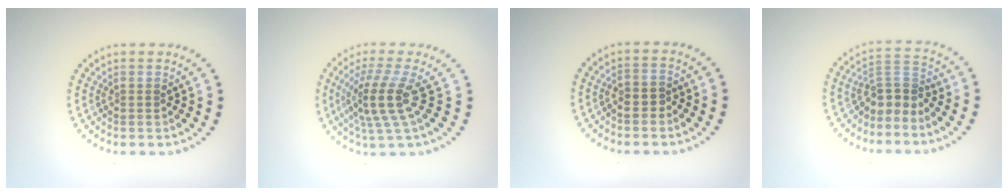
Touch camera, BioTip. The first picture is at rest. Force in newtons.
{"total": 4.0, "press": 2.9, "slide": 2.8}
{"total": 1.3, "press": 1.2, "slide": 0.6}
{"total": 3.0, "press": 2.1, "slide": 2.2}